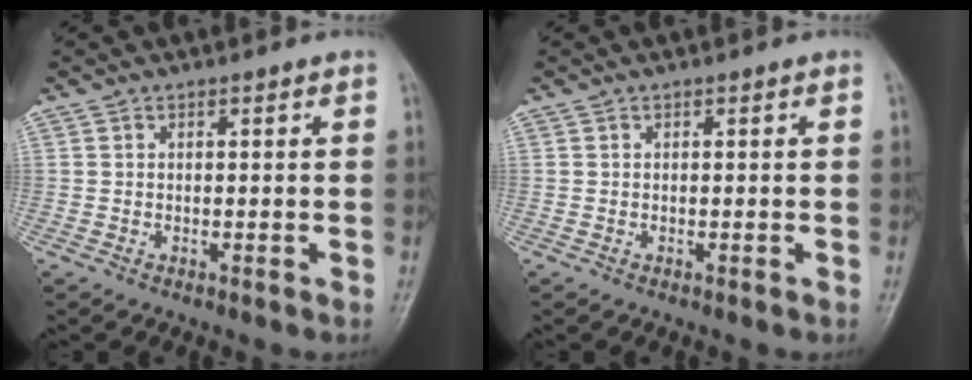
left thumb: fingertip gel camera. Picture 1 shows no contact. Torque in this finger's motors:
{"motor_torque": [0.00, 0.00, 0.00, 0.00, 0.00]}